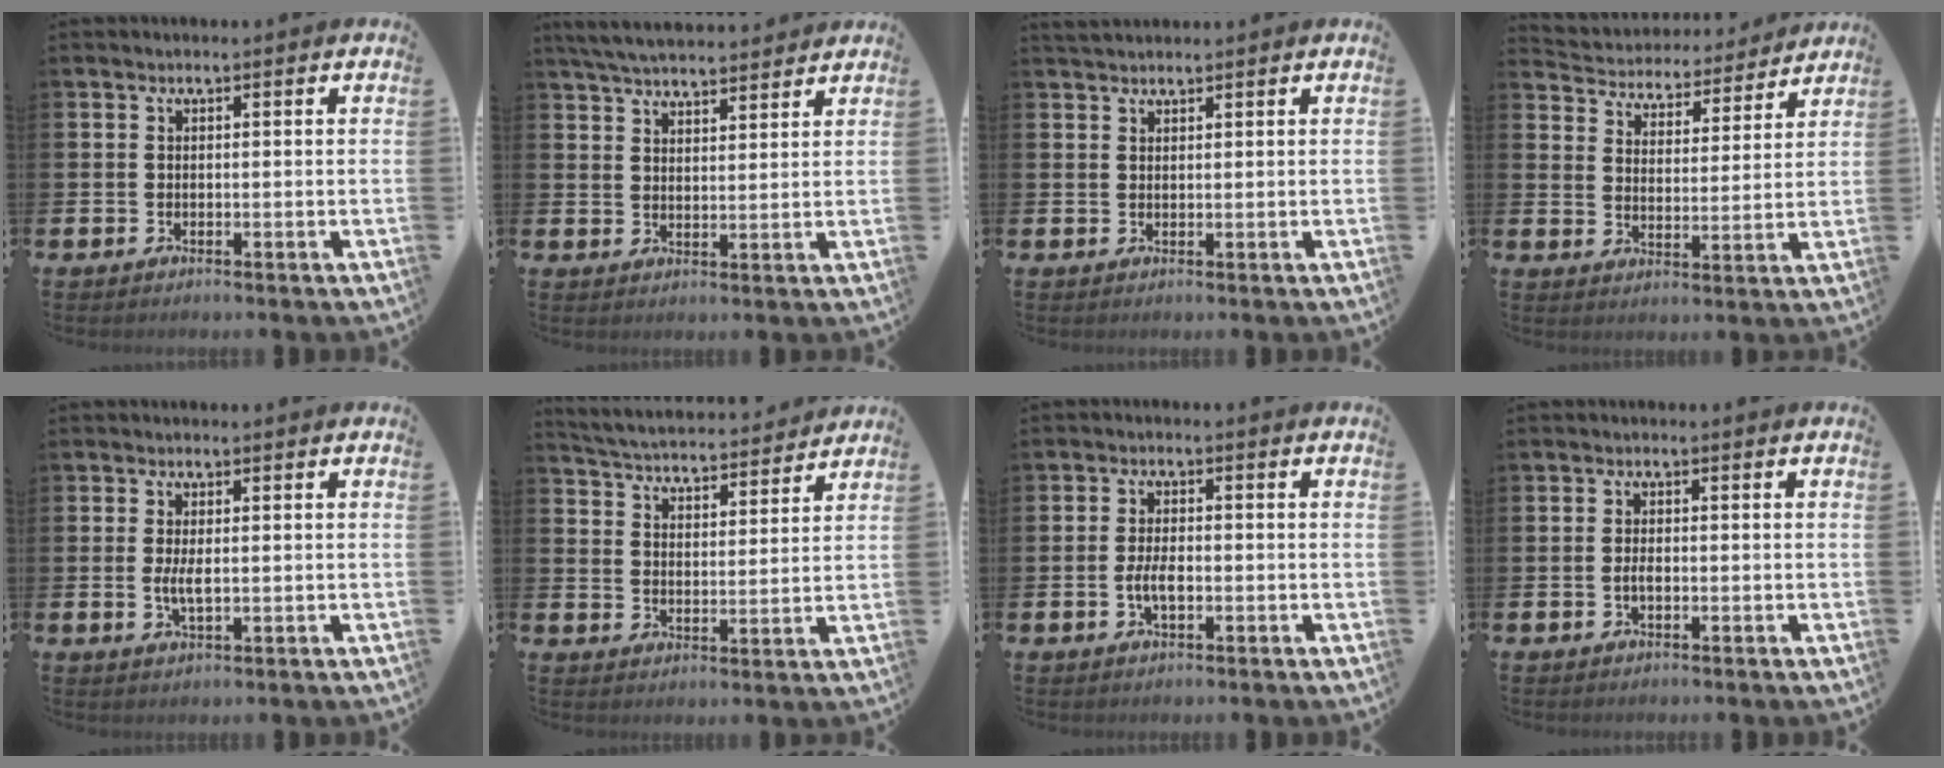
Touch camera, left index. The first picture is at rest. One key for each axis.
{"total": 5.3, "fx": 5.2, "fy": 0.7, "fz": 1.0, "tx": -0.034, "ty": -0.023, "tz": 0.095}
{"total": 1.6, "fx": 1.6, "fy": 0.4, "fz": 0.2, "tx": 0.002, "ty": -0.002, "tz": 0.028}
{"total": 4.6, "fx": 4.4, "fy": 1.4, "fz": -0.1, "tx": -0.025, "ty": -0.046, "tz": 0.070}
{"total": 2.6, "fx": 0.0, "fy": 0.9, "fz": 2.4, "tx": -0.045, "ty": 0.001, "tz": -0.002}
{"total": 4.7, "fx": 4.6, "fy": 0.7, "fz": 0.3, "tx": -0.025, "ty": -0.041, "tz": 0.076}
{"total": 3.1, "fx": -0.7, "fy": 1.4, "fz": 2.7, "tx": -0.041, "ty": -0.001, "tz": -0.016}
{"total": 1.3, "fx": -0.4, "fy": 0.5, "fz": 1.1, "tx": -0.018, "ty": 0.002, "tz": -0.010}